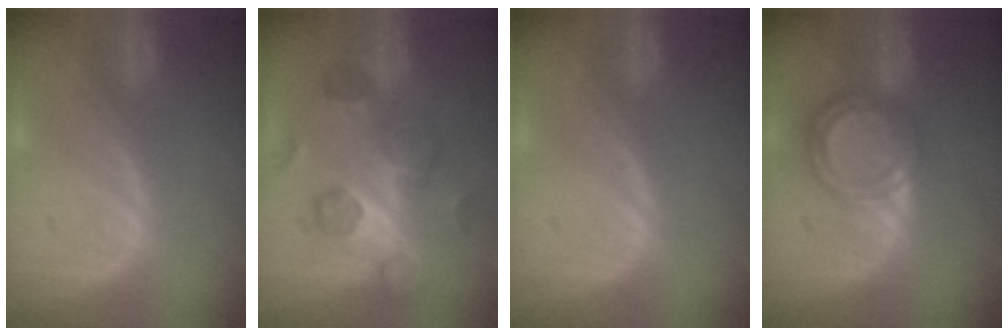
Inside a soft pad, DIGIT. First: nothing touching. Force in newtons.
{"total": 8.2, "press": 8.0, "slide": 1.8}
{"total": 0.0}
{"total": 5.9, "press": 5.4, "slide": 2.5}